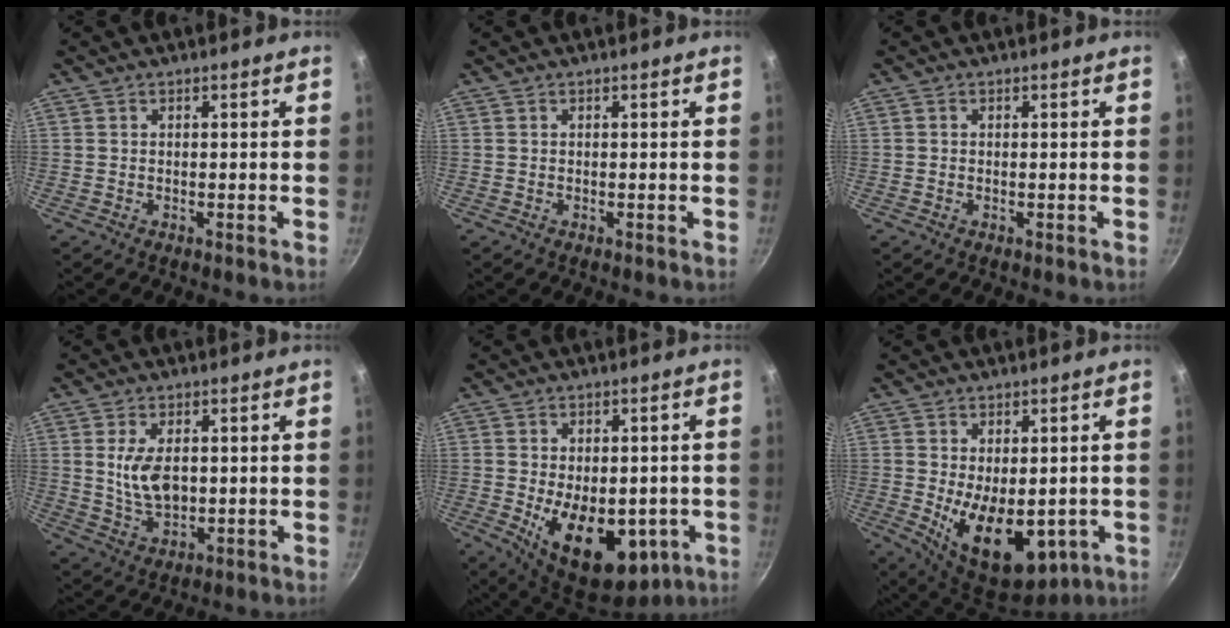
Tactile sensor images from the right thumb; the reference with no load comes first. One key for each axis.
{"total": 0.0}
{"total": 0.0}
{"total": 8.2, "fx": 1.1, "fy": 4.7, "fz": 6.6, "tx": -0.114, "ty": -0.014, "tz": 0.026}
{"total": 18.1, "fx": -4.5, "fy": 10.7, "fz": 13.9, "tx": -0.171, "ty": -0.013, "tz": -0.045}
{"total": 15.6, "fx": -2.9, "fy": 9.1, "fz": 12.4, "tx": -0.166, "ty": -0.024, "tz": -0.018}